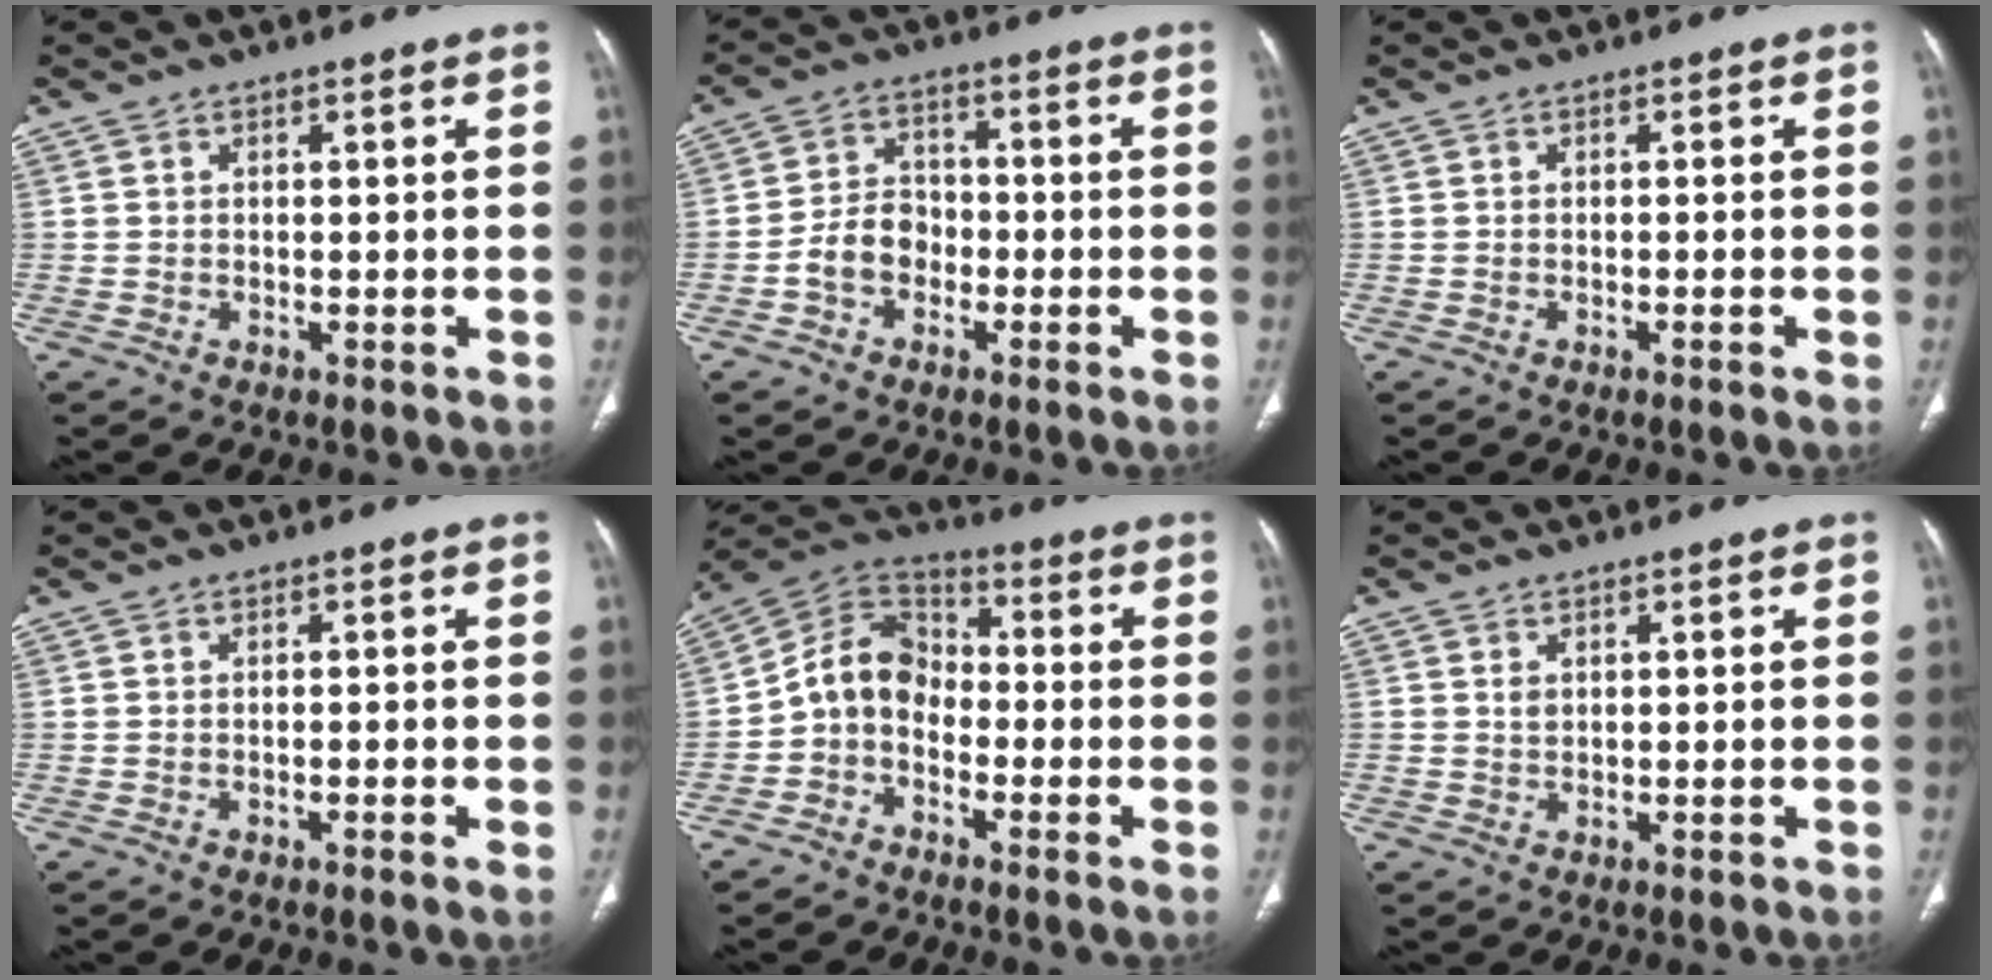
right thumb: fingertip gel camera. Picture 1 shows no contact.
{"total": 6.6, "force": [-2.2, 5.2, 3.3], "torque": [-0.044, 0.030, -0.048]}
{"total": 0.6, "force": [-0.2, 0.2, 0.5], "torque": [-0.010, 0.000, -0.002]}
{"total": 0.8, "force": [-0.2, 0.3, 0.7], "torque": [-0.014, 0.000, -0.004]}
{"total": 9.2, "force": [-2.5, 7.3, 5.0], "torque": [-0.075, 0.054, -0.066]}
{"total": 1.1, "force": [0.4, 0.8, 0.6], "torque": [-0.006, -0.002, 0.010]}